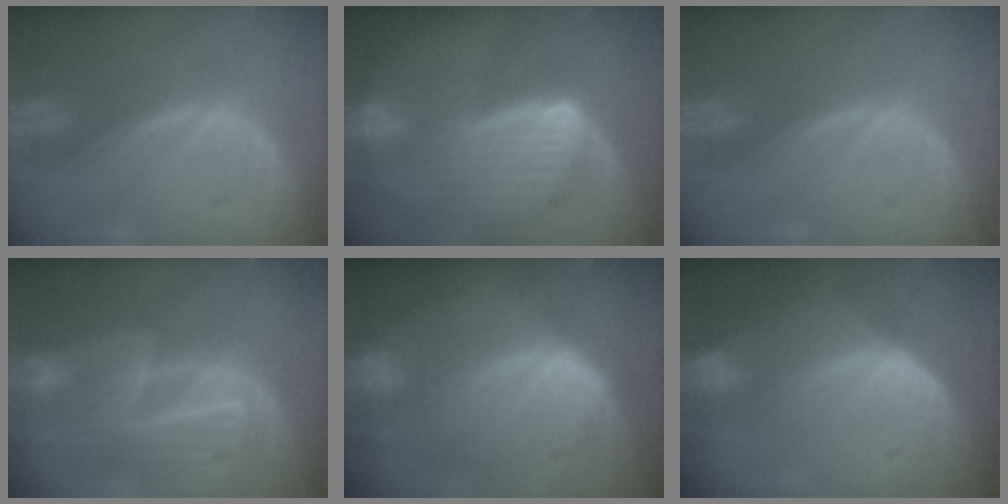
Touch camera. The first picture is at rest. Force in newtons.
{"total": 9.1, "press": 7.9, "slide": 4.5}
{"total": 0.0}
{"total": 9.6, "press": 8.4, "slide": 4.6}
{"total": 10.3, "press": 8.8, "slide": 5.2}
{"total": 7.2, "press": 6.1, "slide": 3.8}